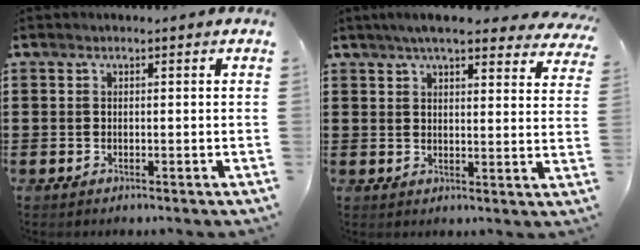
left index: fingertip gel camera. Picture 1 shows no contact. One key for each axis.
{"total": 6.3, "fx": 5.5, "fy": 0.8, "fz": 2.9, "tx": -0.063, "ty": -0.011, "tz": 0.099}